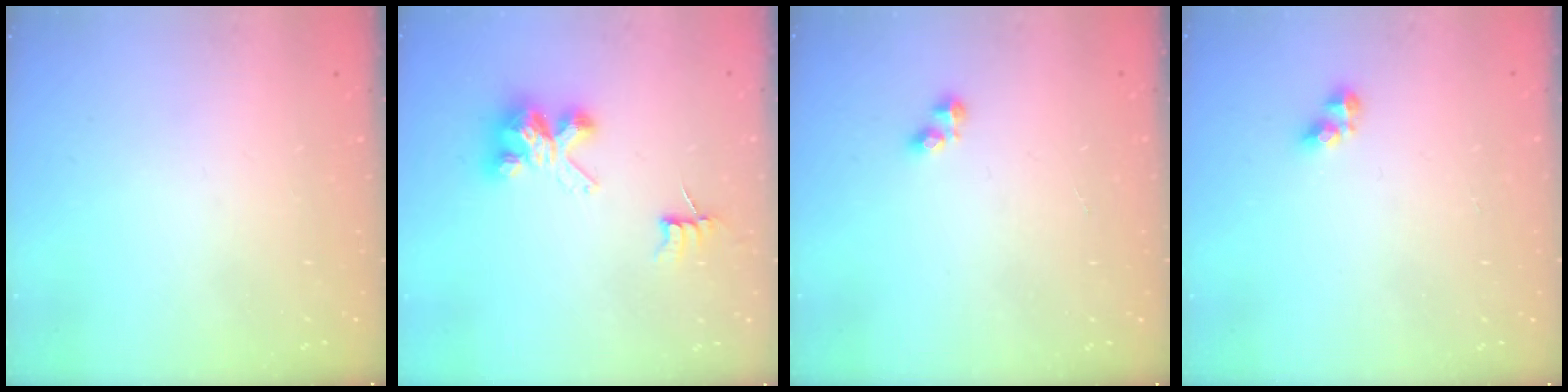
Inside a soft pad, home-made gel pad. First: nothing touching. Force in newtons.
{"total": 7.5, "press": 7.5, "slide": 0.5}
{"total": 2.1, "press": 2.0, "slide": 0.4}
{"total": 4.4, "press": 4.4, "slide": 0.3}